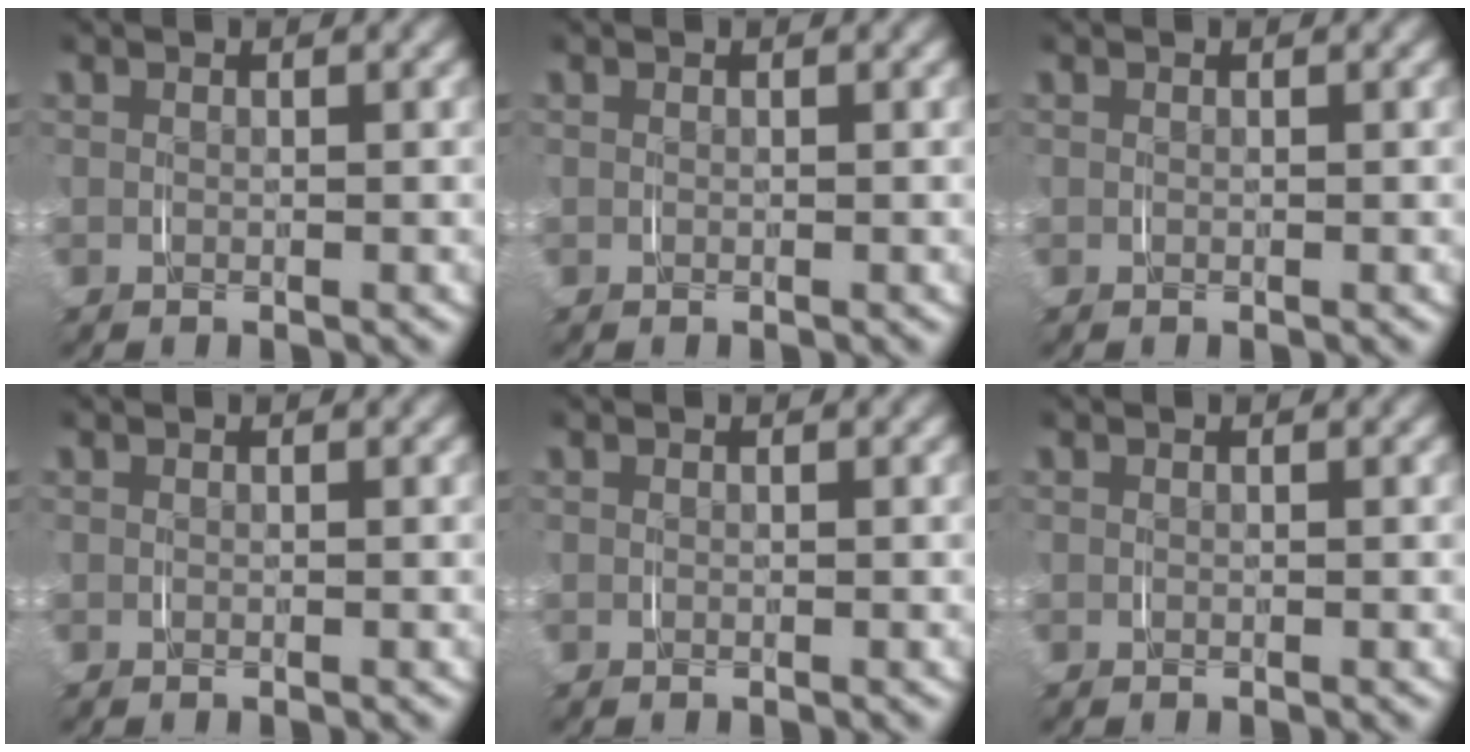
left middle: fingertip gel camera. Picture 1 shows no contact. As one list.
[{"total": 0.0}, {"total": 0.0}, {"total": 0.0}, {"total": 0.0}, {"total": 0.0}]